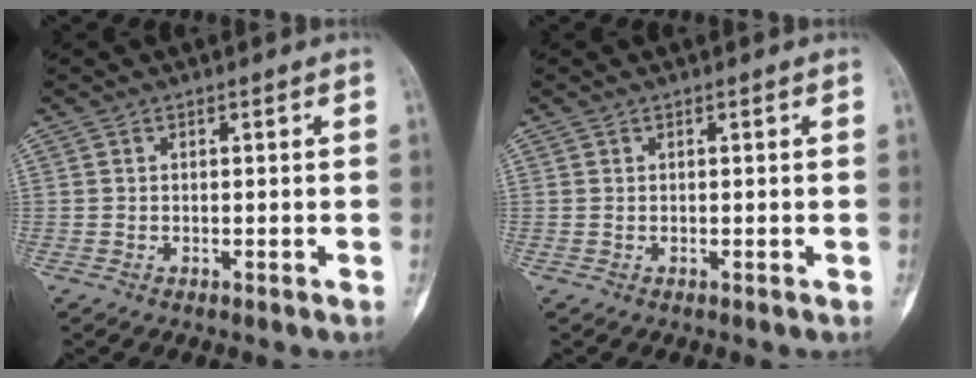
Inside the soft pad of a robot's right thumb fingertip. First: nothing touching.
{"total": 0.0}